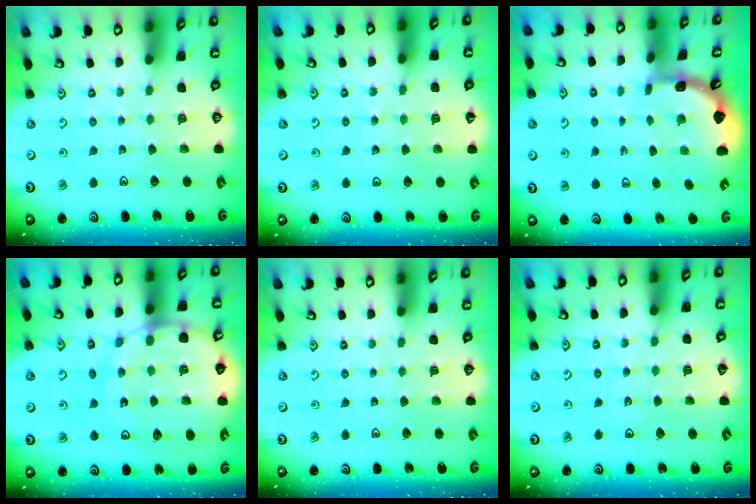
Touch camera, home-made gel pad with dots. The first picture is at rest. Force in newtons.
{"total": 3.3, "press": 3.2, "slide": 0.3}
{"total": 1.6, "press": 1.6, "slide": 0.1}
{"total": 16.2, "press": 16.1, "slide": 1.9}
{"total": 0.0}
{"total": 3.2, "press": 3.1, "slide": 0.4}